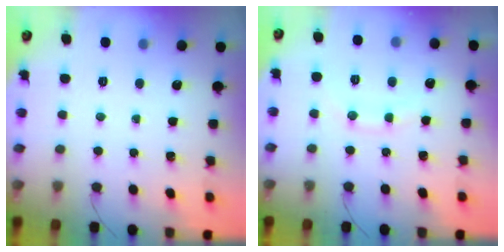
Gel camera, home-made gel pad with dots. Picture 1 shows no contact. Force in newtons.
{"total": 9.2, "press": 9.1, "slide": 1.0}